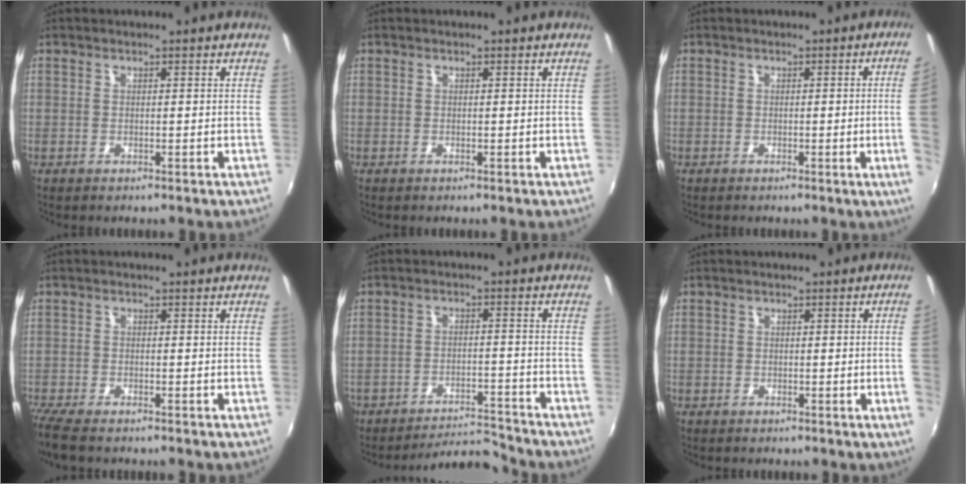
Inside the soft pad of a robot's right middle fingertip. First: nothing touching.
{"total": 0.0}
{"total": 5.1, "force": [0.1, -1.7, 4.9], "torque": [-0.068, -0.008, 0.004]}
{"total": 5.5, "force": [-4.6, 1.0, 2.9], "torque": [-0.077, -0.025, -0.087]}
{"total": 7.1, "force": [-7.1, 0.2, -0.3], "torque": [-0.014, 0.014, -0.114]}
{"total": 2.4, "force": [-0.2, -1.4, 1.9], "torque": [-0.029, -0.011, 0.002]}